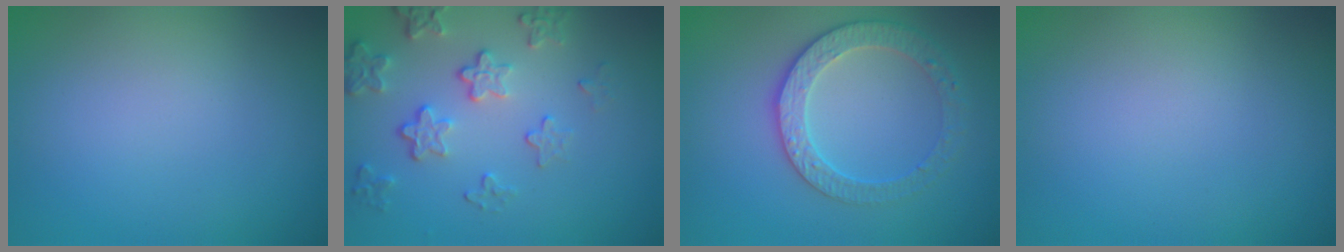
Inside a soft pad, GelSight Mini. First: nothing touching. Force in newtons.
{"total": 4.1, "press": 3.2, "slide": 2.6}
{"total": 3.3, "press": 3.2, "slide": 0.9}
{"total": 0.0}